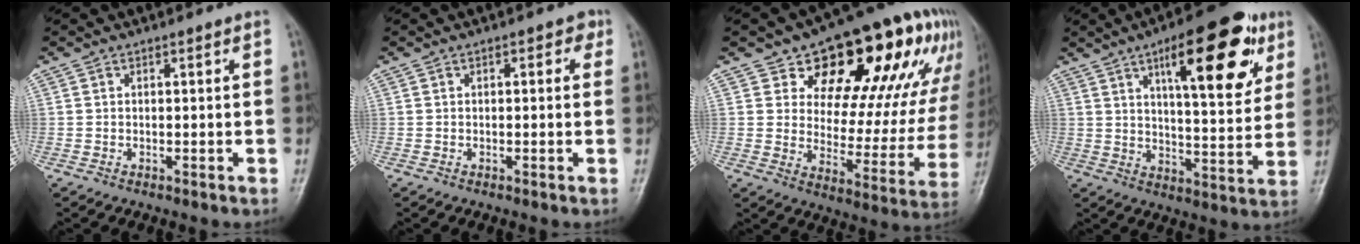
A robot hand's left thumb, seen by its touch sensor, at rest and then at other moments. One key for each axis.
{"total": 2.2, "fx": 0.7, "fy": 1.2, "fz": 1.7, "tx": -0.005, "ty": 0.004, "tz": -0.001}
{"total": 25.6, "fx": 13.9, "fy": 12.7, "fz": 17.2, "tx": -0.182, "ty": -0.027, "tz": 0.201}
{"total": 20.0, "fx": 9.2, "fy": 6.9, "fz": 16.4, "tx": -0.195, "ty": -0.027, "tz": 0.131}